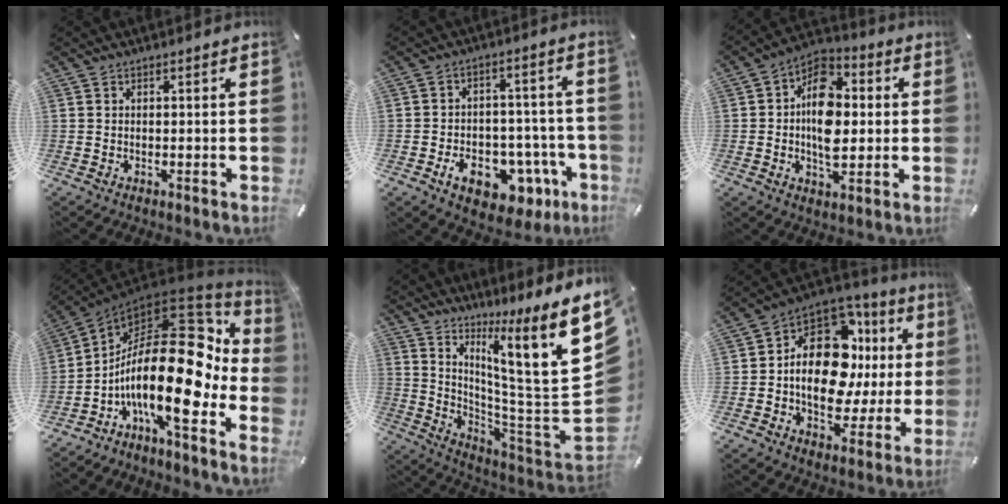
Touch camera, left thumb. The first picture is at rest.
{"total": 13.3, "force": [-6.2, 8.0, 8.7], "torque": [-0.113, 0.031, -0.093]}
{"total": 13.0, "force": [-0.3, 8.8, 9.6], "torque": [-0.168, 0.005, -0.006]}
{"total": 27.4, "force": [-0.6, 11.2, 25.0], "torque": [-0.436, -0.053, -0.004]}
{"total": 17.3, "force": [8.8, 1.0, 14.9], "torque": [-0.224, -0.099, 0.126]}
{"total": 19.5, "force": [1.4, 12.9, 14.5], "torque": [-0.234, -0.024, 0.022]}